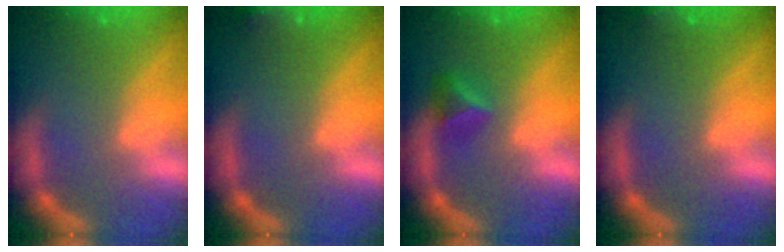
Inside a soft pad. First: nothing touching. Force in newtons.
{"total": 3.0}
{"total": 2.4}
{"total": 1.4}